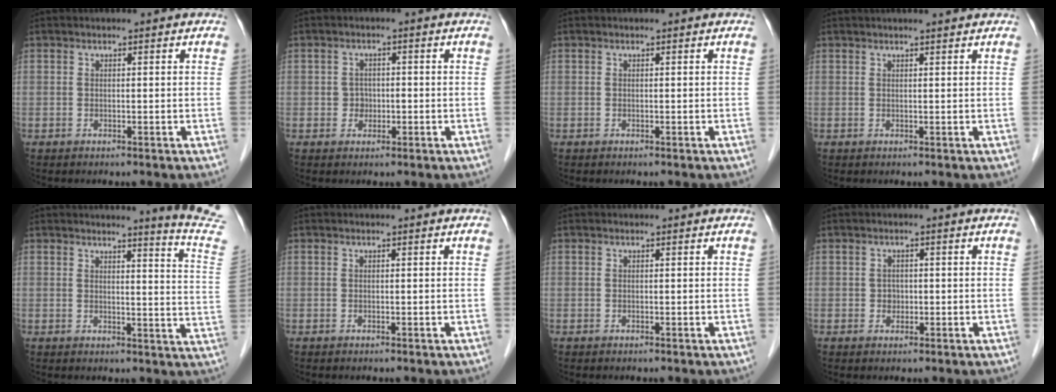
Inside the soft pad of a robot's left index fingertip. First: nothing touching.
{"total": 2.1, "force": [-0.5, 1.9, 0.7], "torque": [-0.009, 0.006, -0.006]}
{"total": 0.0}
{"total": 2.9, "force": [2.6, 0.0, 1.3], "torque": [-0.016, 0.016, 0.034]}
{"total": 9.9, "force": [9.3, -2.3, 2.6], "torque": [-0.030, -0.098, 0.085]}
{"total": 0.0}
{"total": 0.0}
{"total": 1.4, "force": [-0.2, 1.3, 0.5], "torque": [-0.009, 0.003, -0.001]}